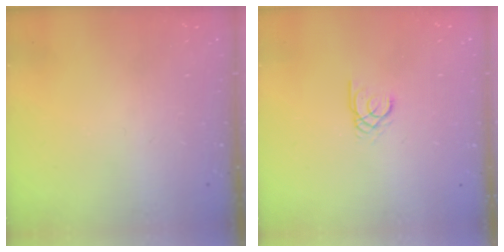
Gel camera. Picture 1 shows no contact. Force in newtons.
{"total": 1.8, "press": 1.8, "slide": 0.2}